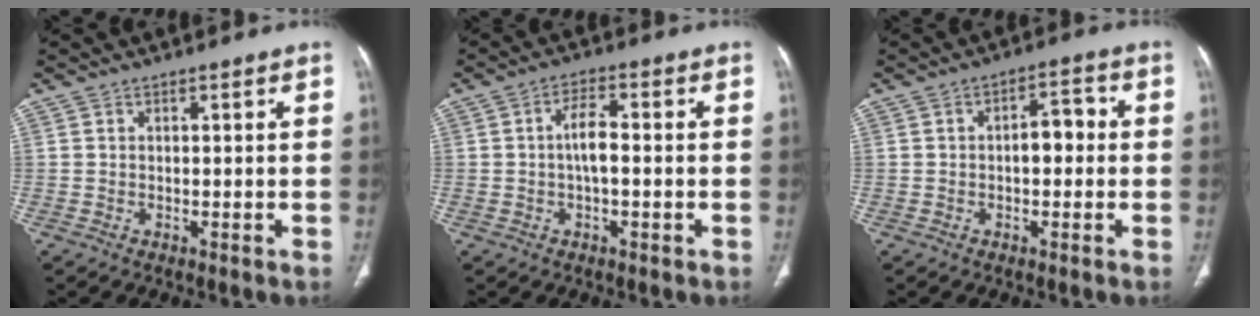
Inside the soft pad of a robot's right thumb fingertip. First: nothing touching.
{"total": 4.8, "force": [-0.3, 2.0, 4.4], "torque": [-0.086, 0.010, -0.010]}
{"total": 5.1, "force": [-0.2, 2.9, 4.2], "torque": [-0.046, 0.019, -0.011]}